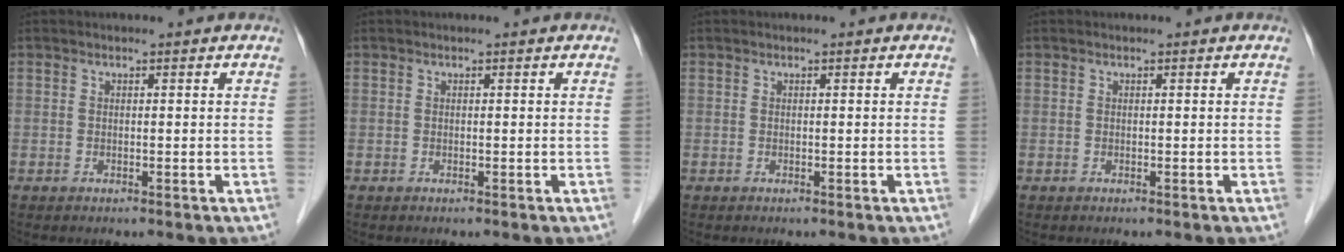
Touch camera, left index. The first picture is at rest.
{"total": 0.0}
{"total": 0.0}
{"total": 0.0}